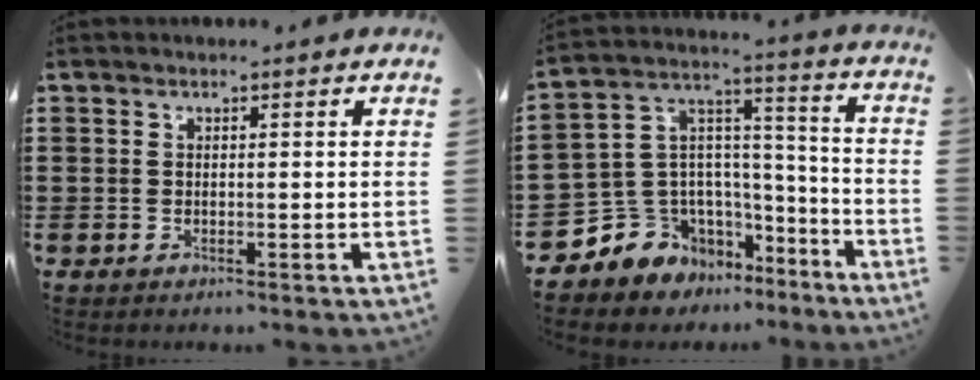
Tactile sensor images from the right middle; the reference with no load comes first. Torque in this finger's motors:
{"motor_torque": [2.14, 0.00, 0.13, 0.02]}